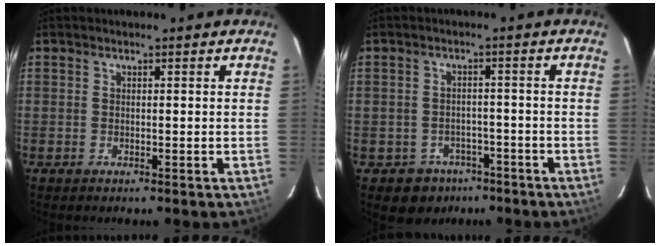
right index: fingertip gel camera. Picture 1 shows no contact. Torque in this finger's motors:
{"motor_torque": [-0.12, -0.21, -0.52, -0.21]}